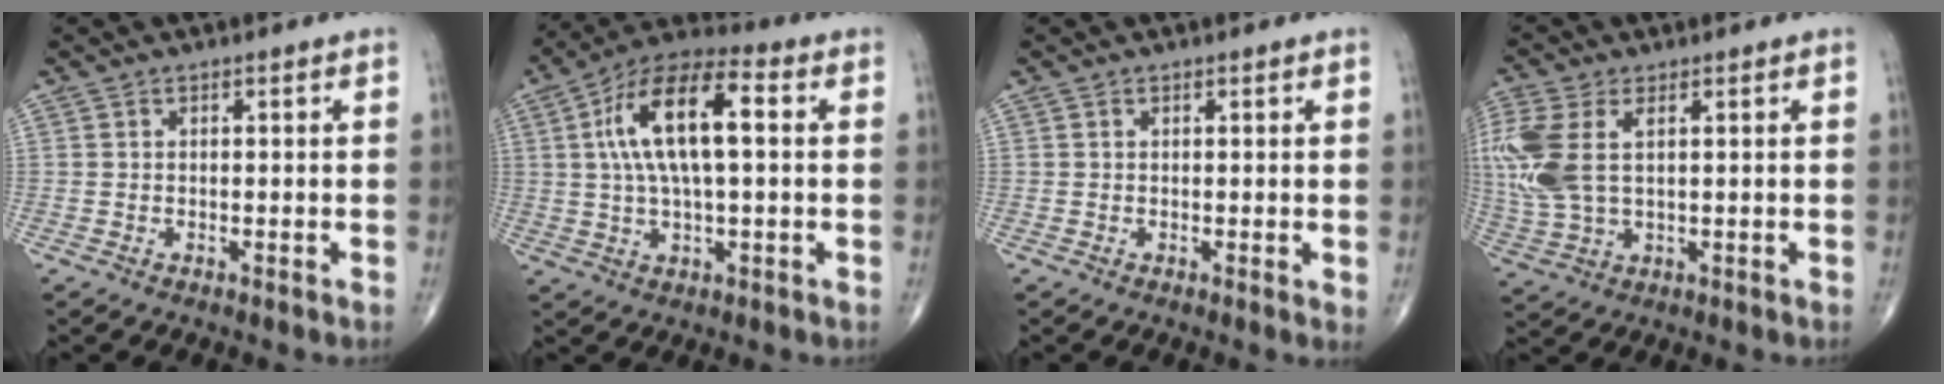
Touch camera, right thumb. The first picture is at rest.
{"total": 15.7, "force": [2.6, 6.2, 14.2], "torque": [-0.260, 0.027, 0.038]}
{"total": 1.0, "force": [0.3, 0.3, 0.9], "torque": [-0.017, -0.004, 0.003]}
{"total": 12.2, "force": [2.6, 6.7, 9.8], "torque": [-0.260, 0.005, 0.059]}